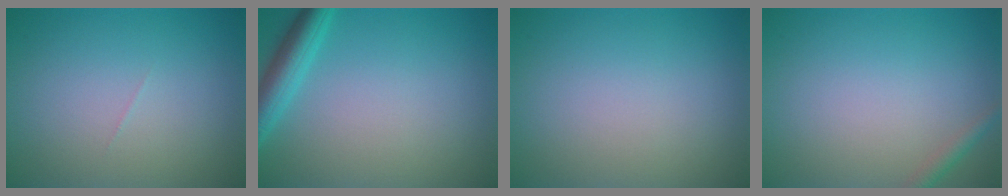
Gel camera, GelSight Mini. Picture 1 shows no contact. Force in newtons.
{"total": 3.4, "press": 3.4, "slide": 0.2}
{"total": 0.0}
{"total": 1.2, "press": 1.2, "slide": 0.0}